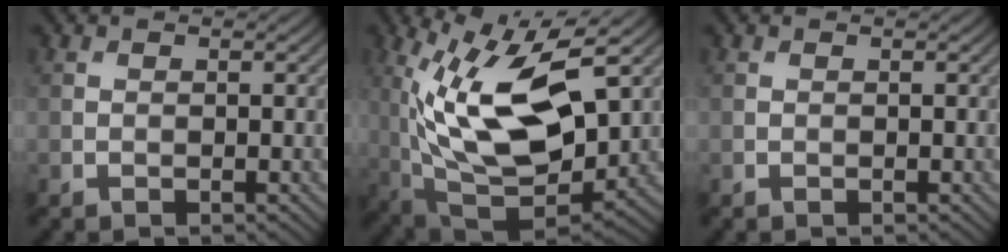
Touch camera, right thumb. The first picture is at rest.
{"total": 16.7, "force": [2.8, 7.1, 14.8], "torque": [-0.287, -0.006, 0.052]}
{"total": 0.0}